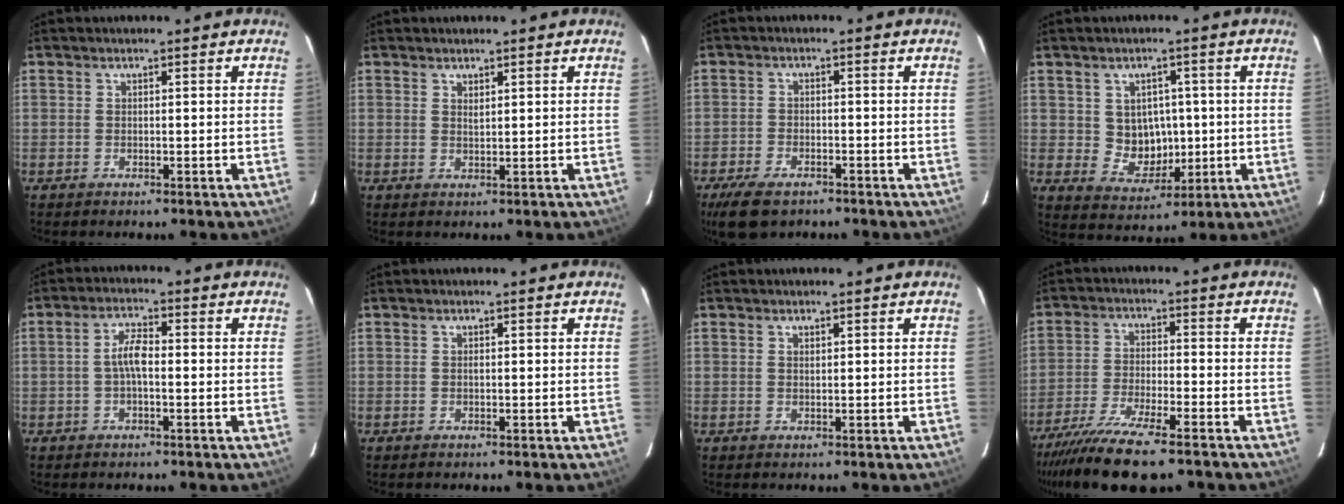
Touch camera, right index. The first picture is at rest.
{"total": 1.2, "force": [0.8, 0.4, 0.7], "torque": [-0.012, 0.001, 0.015]}
{"total": 7.9, "force": [-5.7, 3.7, 4.0], "torque": [-0.106, -0.016, -0.101]}
{"total": 7.2, "force": [0.4, 6.6, 2.8], "torque": [-0.055, 0.004, 0.026]}
{"total": 3.9, "force": [-0.6, 1.3, 3.7], "torque": [-0.075, 0.011, -0.012]}
{"total": 0.0}
{"total": 0.6, "force": [0.5, 0.3, 0.3], "torque": [-0.005, 0.001, 0.009]}
{"total": 14.8, "force": [-11.8, 2.4, 8.6], "torque": [-0.184, -0.042, -0.209]}